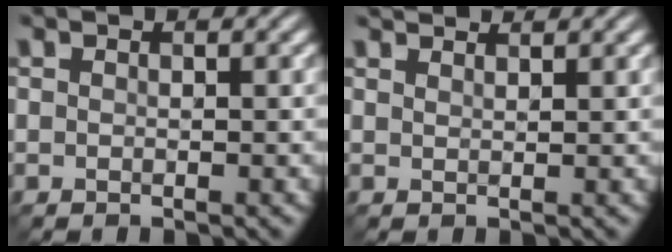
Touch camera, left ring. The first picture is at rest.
{"total": 2.6, "force": [2.4, 0.5, 0.9], "torque": [-0.003, 0.000, 0.025]}